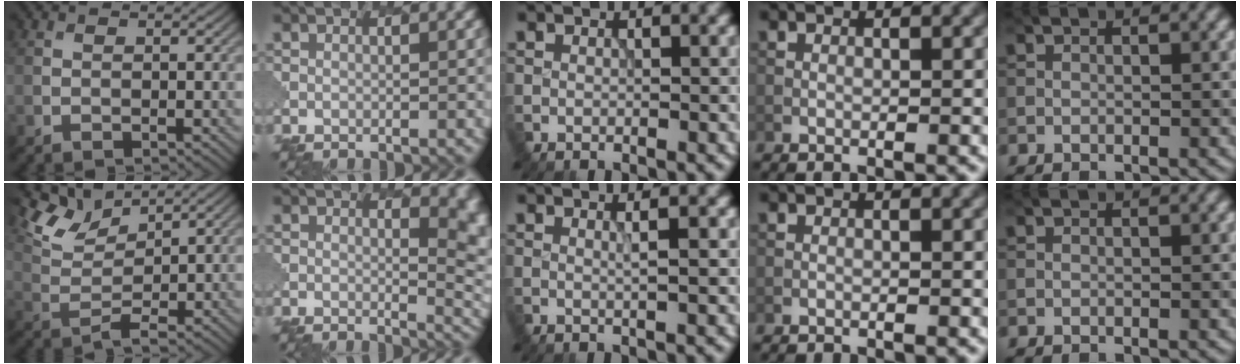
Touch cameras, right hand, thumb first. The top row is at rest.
{"thumb": {"total": 5.3, "force": [3.6, 2.2, 3.2], "torque": [-0.071, 0.004, 0.074]}, "index": {"total": 5.6, "force": [1.3, 2.6, 4.8], "torque": [-0.029, -0.007, 0.021]}, "middle": {"total": 1.2, "force": [0.3, 0.3, 1.1], "torque": [-0.014, 0.003, 0.000]}, "ring": {"total": 1.4, "force": [-1.4, 0.1, 0.2], "torque": [0.001, -0.004, -0.022]}}